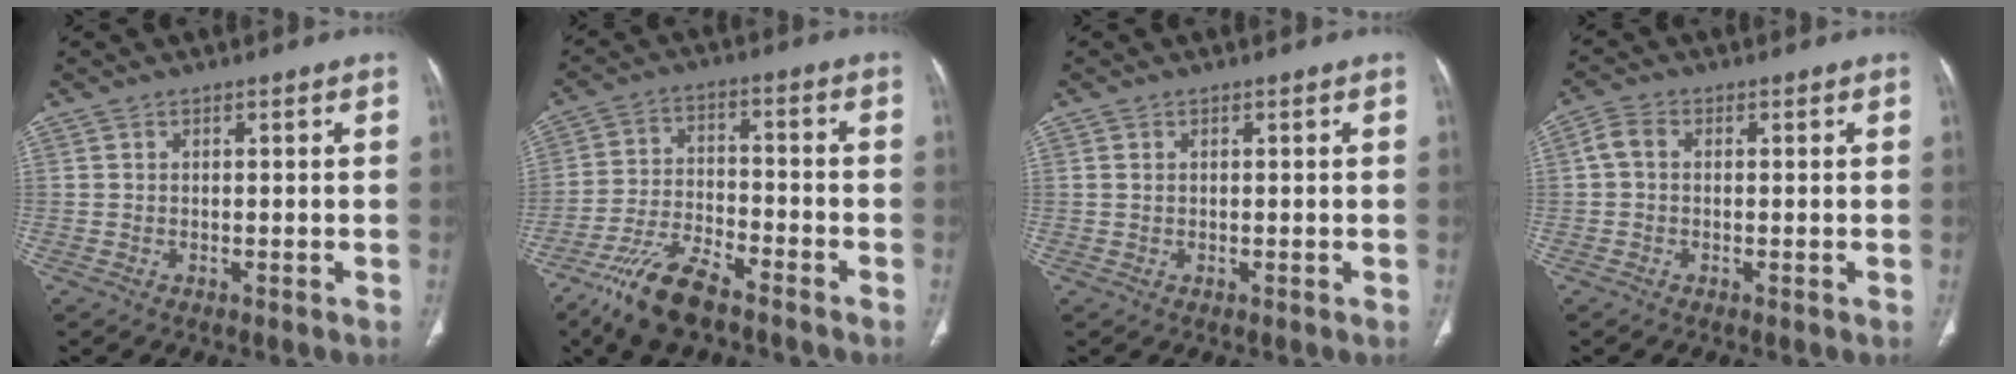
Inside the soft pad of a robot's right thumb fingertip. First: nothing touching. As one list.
[{"total": 11.4, "force": [-8.2, 4.0, 6.9], "torque": [-0.138, 0.033, -0.158]}, {"total": 0.9, "force": [0.3, 0.6, 0.6], "torque": [-0.012, 0.001, 0.009]}, {"total": 3.0, "force": [0.2, 2.2, 2.1], "torque": [-0.042, 0.009, -0.003]}]